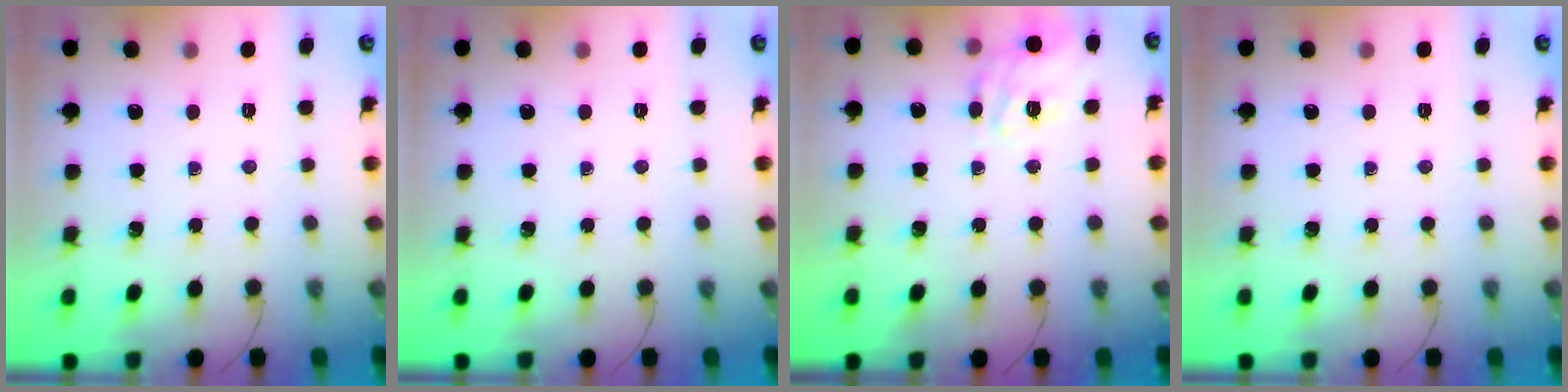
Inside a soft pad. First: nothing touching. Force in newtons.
{"total": 0.0}
{"total": 8.8, "press": 8.4, "slide": 2.6}
{"total": 0.0}